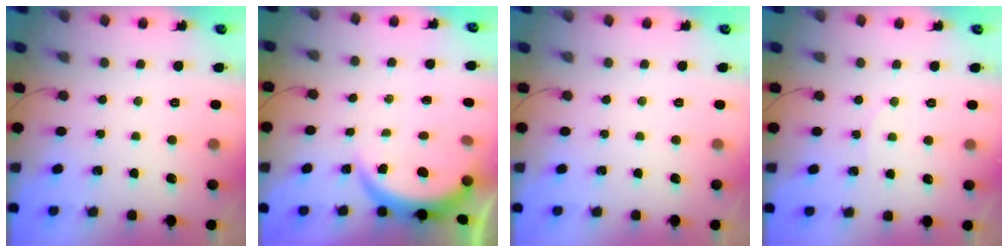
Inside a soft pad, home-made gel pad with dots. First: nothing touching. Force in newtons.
{"total": 3.9, "press": 3.9, "slide": 0.2}
{"total": 0.0}
{"total": 3.6, "press": 2.9, "slide": 2.2}